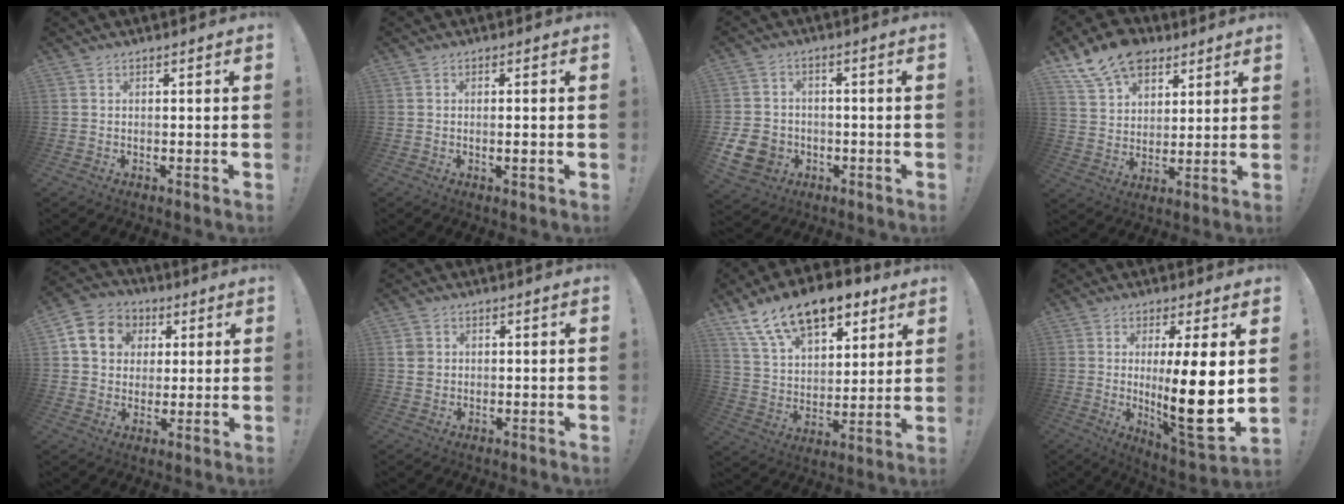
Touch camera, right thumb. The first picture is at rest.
{"total": 1.7, "force": [-0.2, -0.2, 1.7], "torque": [-0.030, -0.001, -0.005]}
{"total": 10.7, "force": [-3.7, 8.9, 4.6], "torque": [-0.093, 0.024, -0.065]}
{"total": 14.5, "force": [9.3, 9.4, 5.8], "torque": [-0.094, -0.055, 0.177]}
{"total": 11.7, "force": [3.5, 10.1, 4.7], "torque": [-0.062, -0.002, 0.073]}
{"total": 3.0, "force": [0.6, 2.7, 1.0], "torque": [-0.011, 0.003, 0.013]}
{"total": 18.2, "force": [12.2, 9.6, 9.5], "torque": [-0.163, -0.072, 0.225]}
{"total": 17.6, "force": [0.7, 2.4, 17.4], "torque": [-0.281, -0.024, 0.011]}